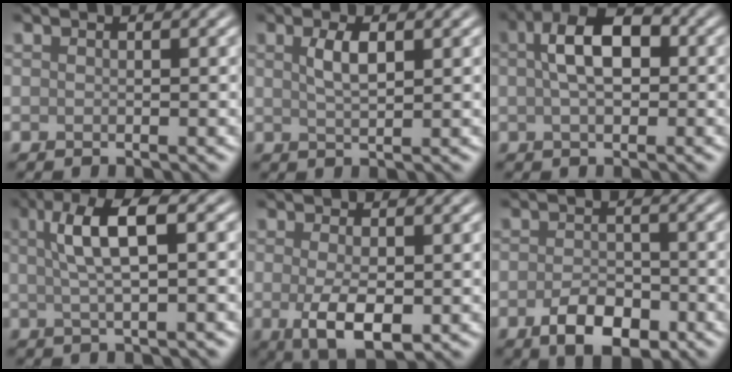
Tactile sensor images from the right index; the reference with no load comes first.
{"total": 2.3, "force": [0.8, 0.7, 2.0], "torque": [-0.039, 0.003, 0.017]}
{"total": 5.4, "force": [0.6, 2.9, 4.5], "torque": [-0.076, 0.013, 0.006]}
{"total": 5.4, "force": [1.4, 1.6, 5.0], "torque": [-0.084, 0.010, 0.023]}
{"total": 4.3, "force": [-0.5, 1.8, 3.9], "torque": [-0.078, -0.010, -0.007]}
{"total": 4.2, "force": [-2.0, 2.3, 2.8], "torque": [-0.046, -0.002, -0.037]}